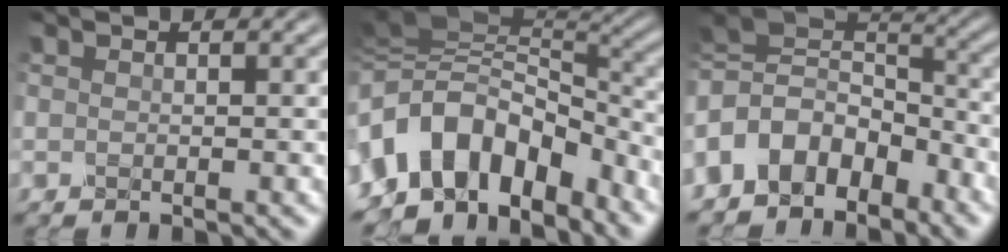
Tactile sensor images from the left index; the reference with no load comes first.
{"total": 11.6, "force": [-5.0, 7.8, 6.9], "torque": [-0.124, 0.011, -0.086]}
{"total": 8.3, "force": [-3.9, 5.7, 4.6], "torque": [-0.078, 0.012, -0.088]}